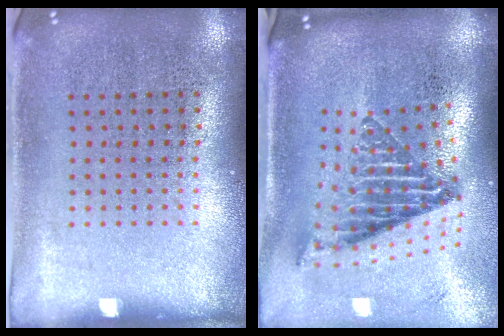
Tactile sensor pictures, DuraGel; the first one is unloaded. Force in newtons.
{"total": 2.3, "press": 1.5, "slide": 1.7}